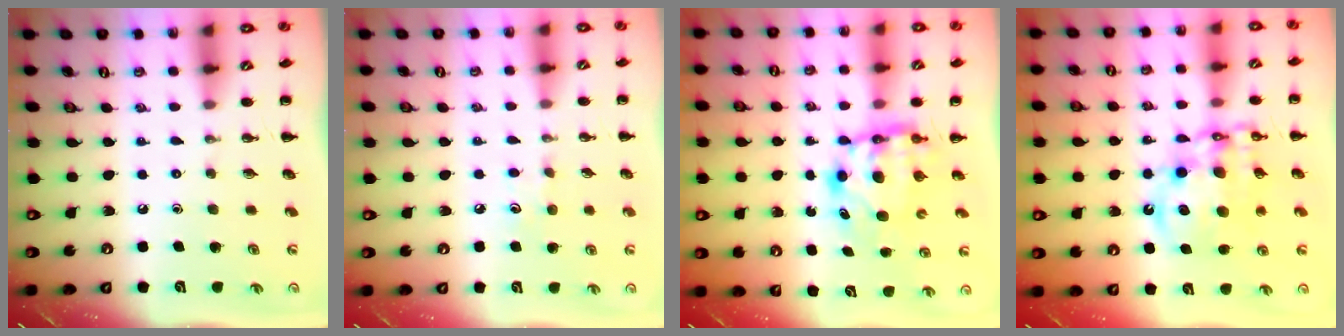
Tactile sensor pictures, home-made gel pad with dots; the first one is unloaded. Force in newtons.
{"total": 6.2, "press": 6.0, "slide": 1.6}
{"total": 5.6, "press": 5.5, "slide": 1.1}
{"total": 15.1, "press": 14.6, "slide": 3.8}